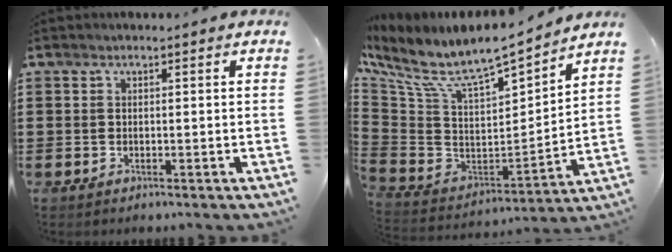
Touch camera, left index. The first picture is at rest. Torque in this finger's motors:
{"motor_torque": [2.14, 0.00, 1.00, 0.21]}